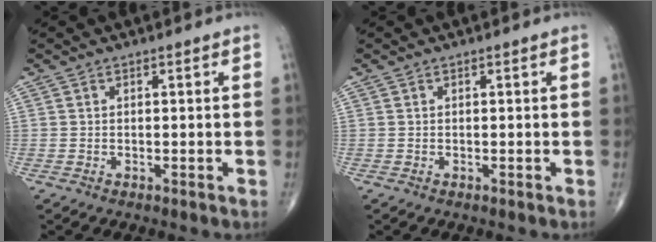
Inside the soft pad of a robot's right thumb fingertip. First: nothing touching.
{"total": 0.0}